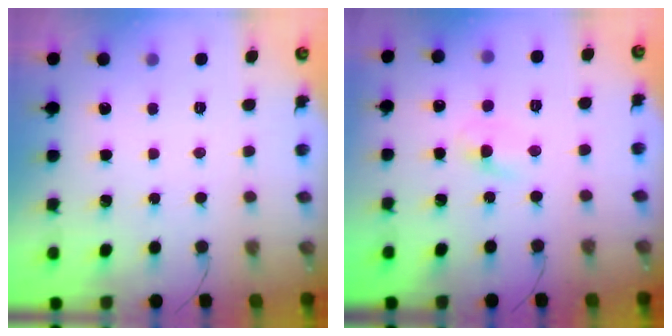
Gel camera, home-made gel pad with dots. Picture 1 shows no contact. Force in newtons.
{"total": 2.6, "press": 2.4, "slide": 1.1}